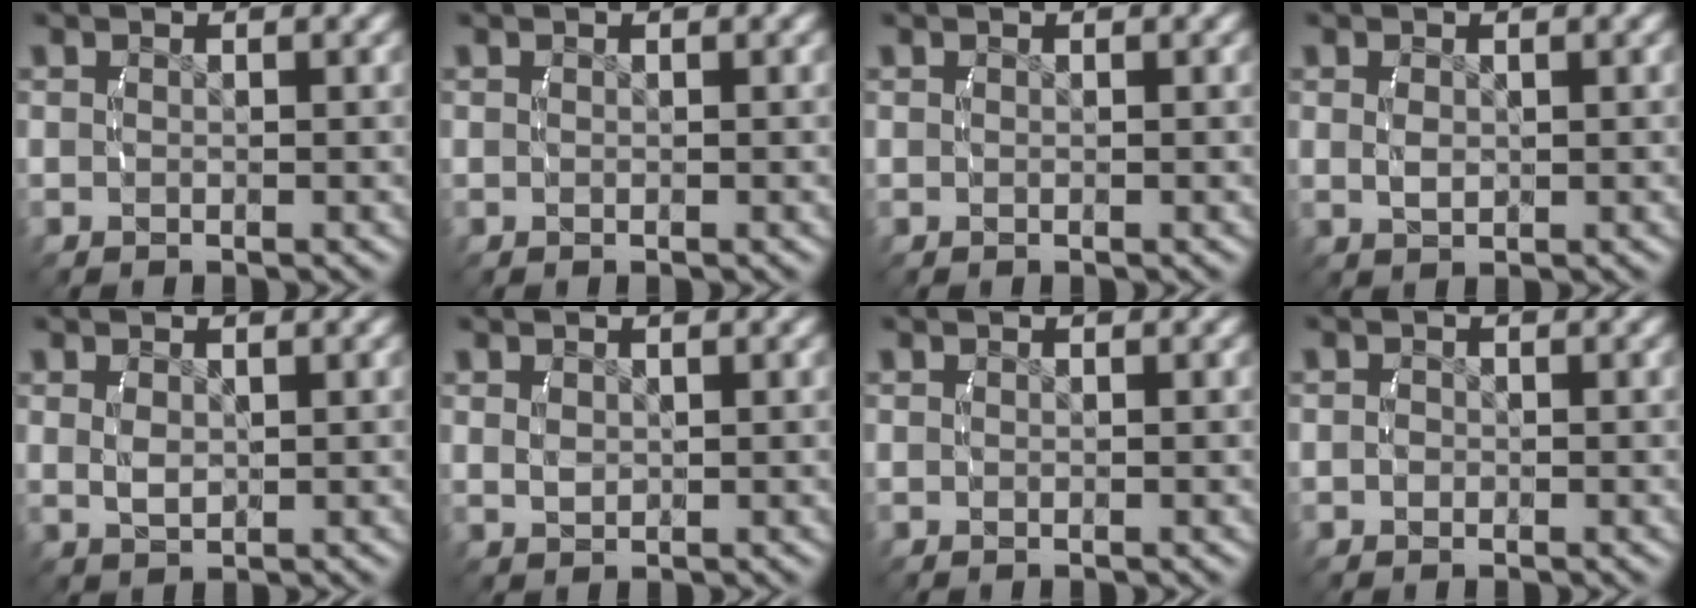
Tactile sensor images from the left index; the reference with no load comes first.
{"total": 0.0}
{"total": 0.0}
{"total": 1.1, "force": [0.3, 0.4, 0.9], "torque": [-0.015, -0.007, 0.014]}
{"total": 1.4, "force": [0.5, 0.6, 1.2], "torque": [-0.021, -0.007, 0.019]}
{"total": 0.9, "force": [0.5, 0.4, 0.6], "torque": [-0.009, -0.003, 0.017]}
{"total": 0.0}
{"total": 0.0}